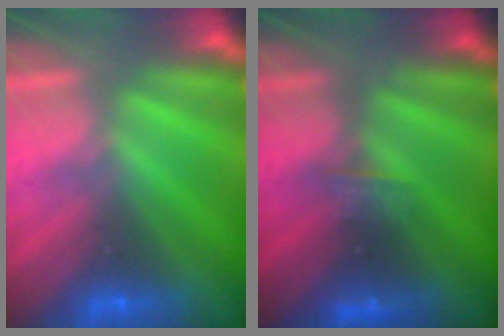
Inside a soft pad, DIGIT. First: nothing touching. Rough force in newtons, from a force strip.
{"total": 2.5}